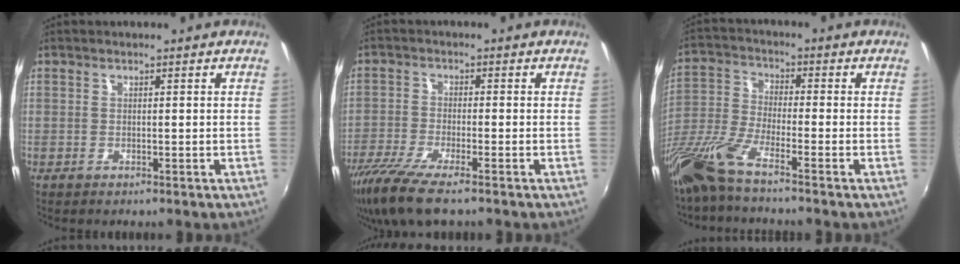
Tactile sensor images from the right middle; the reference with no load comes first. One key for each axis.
{"total": 9.4, "fx": -6.9, "fy": 1.4, "fz": 6.2, "tx": -0.146, "ty": -0.036, "tz": -0.130}
{"total": 11.3, "fx": -8.6, "fy": 0.9, "fz": 7.2, "tx": -0.163, "ty": -0.025, "tz": -0.174}